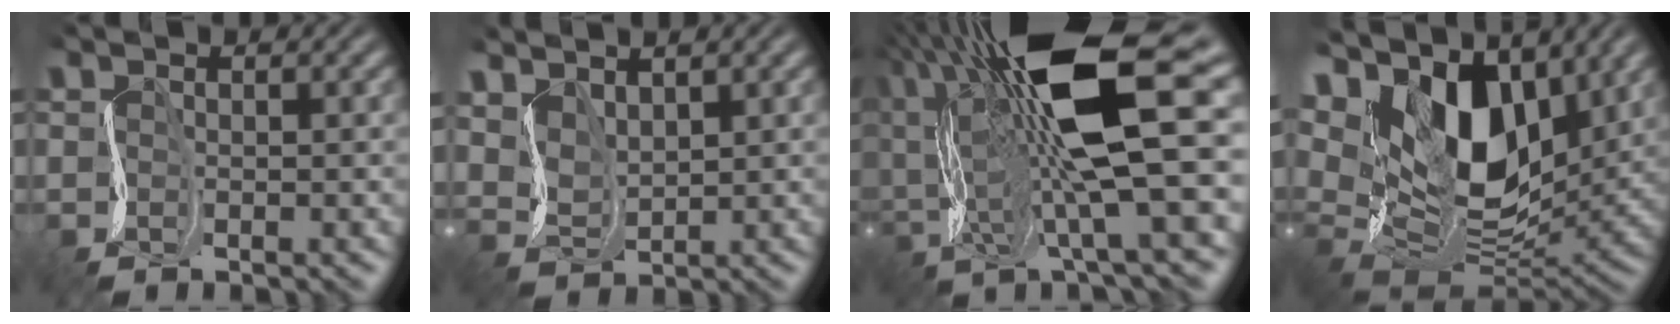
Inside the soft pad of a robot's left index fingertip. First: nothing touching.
{"total": 3.3, "force": [2.9, 1.4, 0.6], "torque": [-0.029, 0.003, 0.067]}
{"total": 14.4, "force": [3.5, 3.6, 13.4], "torque": [-0.241, 0.013, 0.064]}
{"total": 13.6, "force": [7.4, 7.3, 8.8], "torque": [-0.155, 0.015, 0.122]}